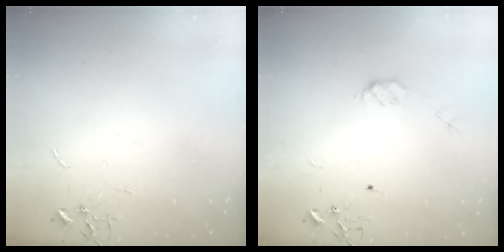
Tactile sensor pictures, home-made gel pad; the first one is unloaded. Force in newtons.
{"total": 4.3, "press": 4.2, "slide": 0.7}